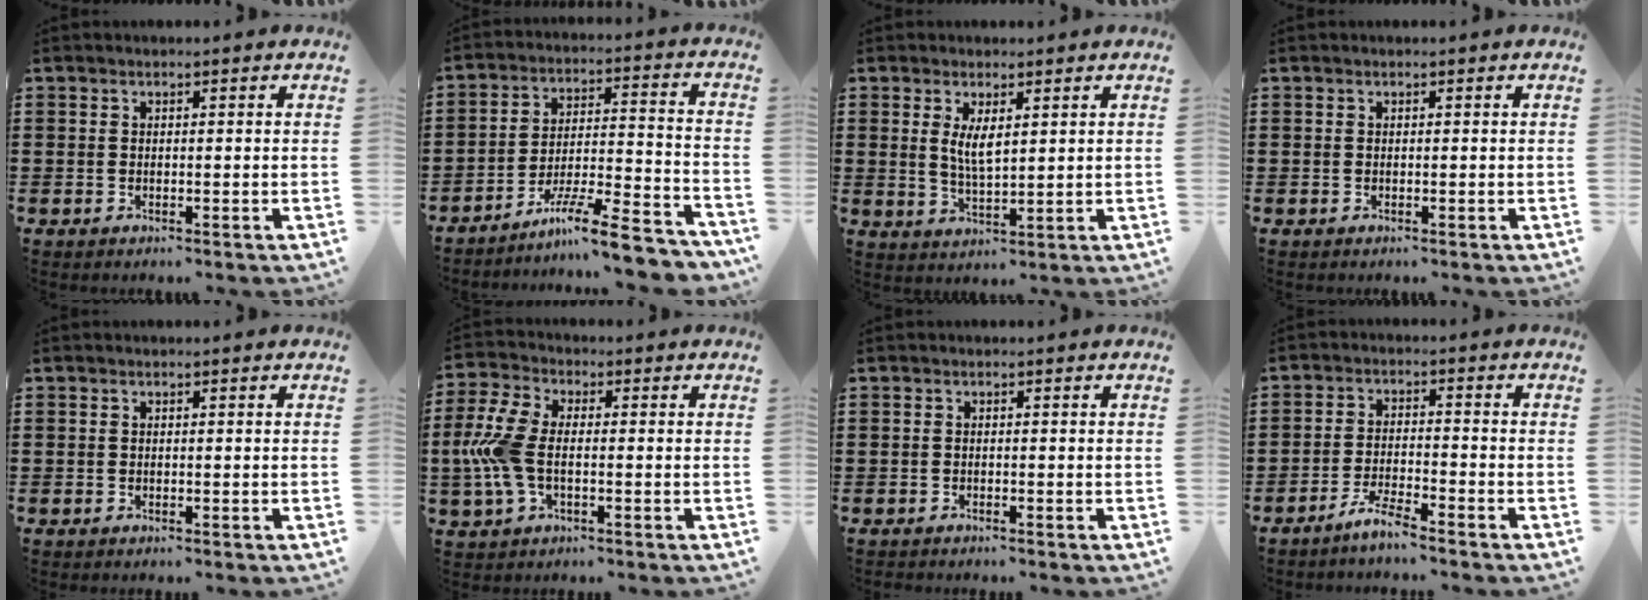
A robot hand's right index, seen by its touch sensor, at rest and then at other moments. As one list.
[{"total": 10.4, "force": [-8.5, 0.7, 5.9], "torque": [-0.088, 0.017, -0.162]}, {"total": 4.0, "force": [1.3, 1.3, 3.5], "torque": [-0.064, -0.001, 0.021]}, {"total": 0.0}, {"total": 0.0}, {"total": 8.3, "force": [-0.7, 4.3, 7.0], "torque": [-0.190, -0.011, -0.025]}, {"total": 0.5, "force": [-0.5, 0.0, 0.0], "torque": [-0.001, -0.002, -0.011]}, {"total": 3.8, "force": [-3.5, -0.2, 1.5], "torque": [-0.041, -0.001, -0.072]}]